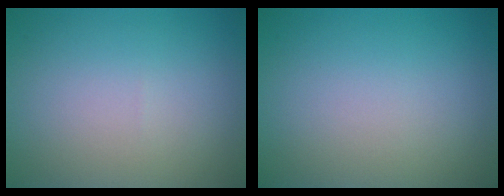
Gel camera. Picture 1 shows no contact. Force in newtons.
{"total": 0.0}